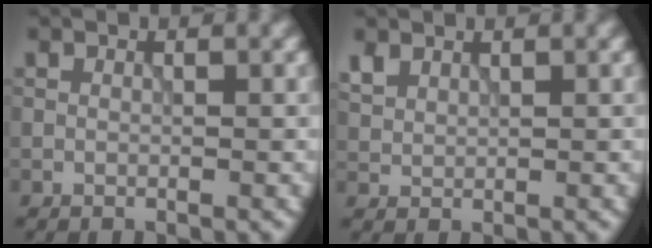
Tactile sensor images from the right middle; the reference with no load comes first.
{"total": 1.4, "force": [1.2, 0.7, 0.5], "torque": [-0.018, 0.005, 0.031]}